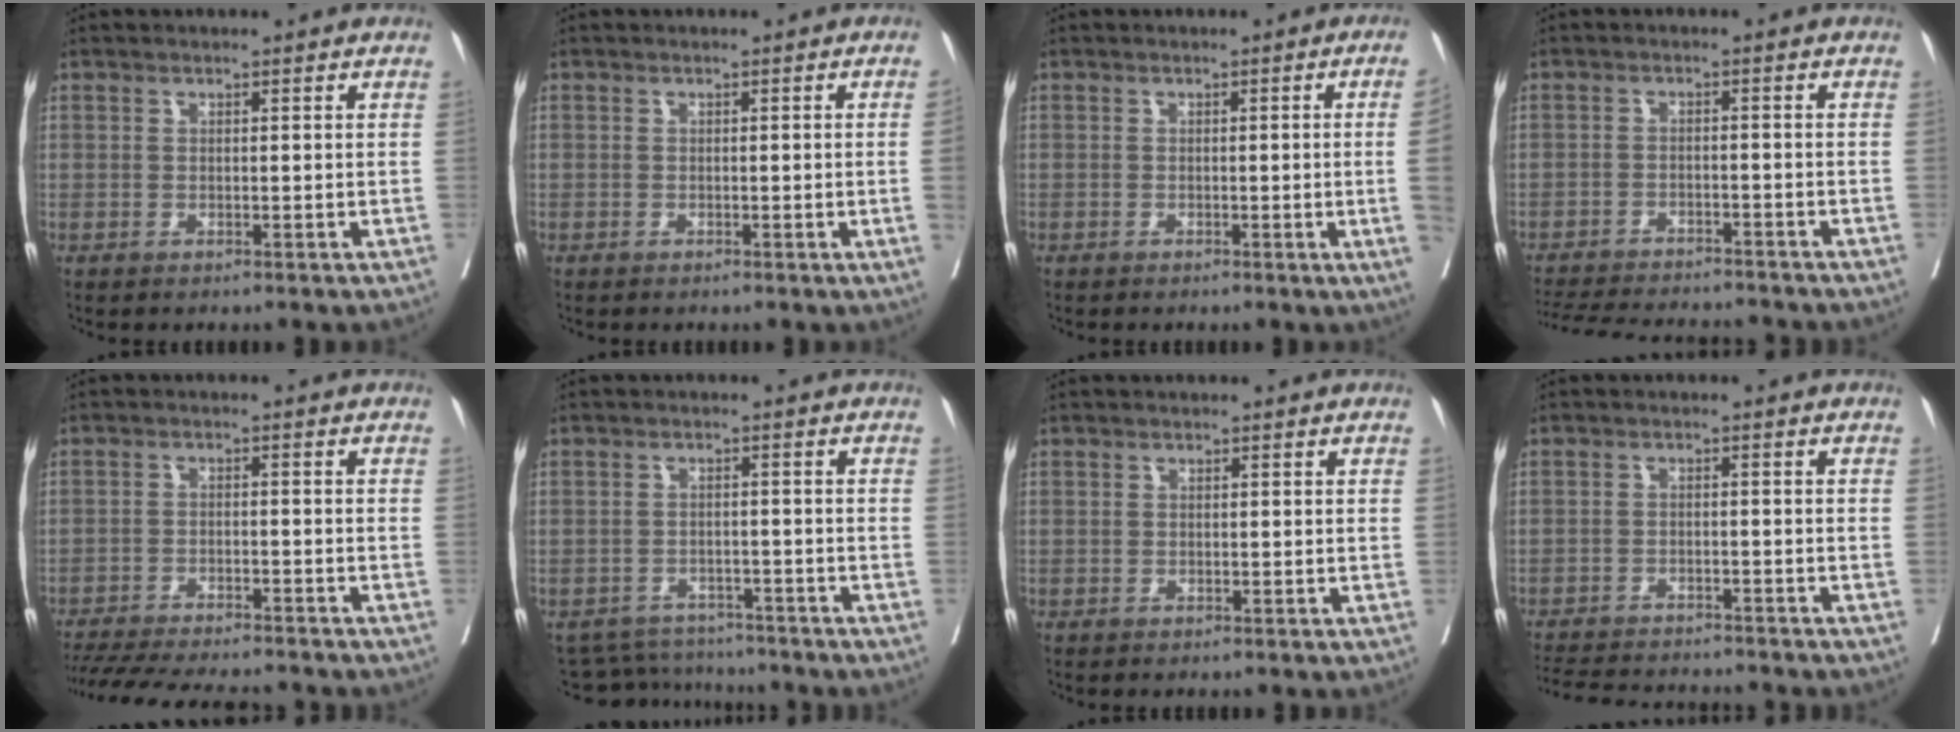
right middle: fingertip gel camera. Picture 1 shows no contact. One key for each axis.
{"total": 1.5, "fx": -0.3, "fy": -0.6, "fz": 1.3, "tx": -0.015, "ty": -0.001, "tz": -0.002}
{"total": 4.7, "fx": -0.7, "fy": -2.0, "fz": 4.2, "tx": -0.050, "ty": -0.010, "tz": -0.008}
{"total": 14.7, "fx": -13.6, "fy": 2.5, "fz": 4.9, "tx": -0.104, "ty": -0.012, "tz": -0.190}
{"total": 16.8, "fx": -15.2, "fy": 2.6, "fz": 6.5, "tx": -0.141, "ty": -0.024, "tz": -0.217}
{"total": 7.0, "fx": -6.8, "fy": 1.5, "fz": -0.6, "tx": 0.011, "ty": 0.013, "tz": -0.096}
{"total": 0.9, "fx": -0.8, "fy": 0.2, "fz": 0.3, "tx": -0.006, "ty": -0.002, "tz": -0.012}
{"total": 13.5, "fx": -12.5, "fy": 2.3, "fz": 4.4, "tx": -0.086, "ty": -0.008, "tz": -0.172}